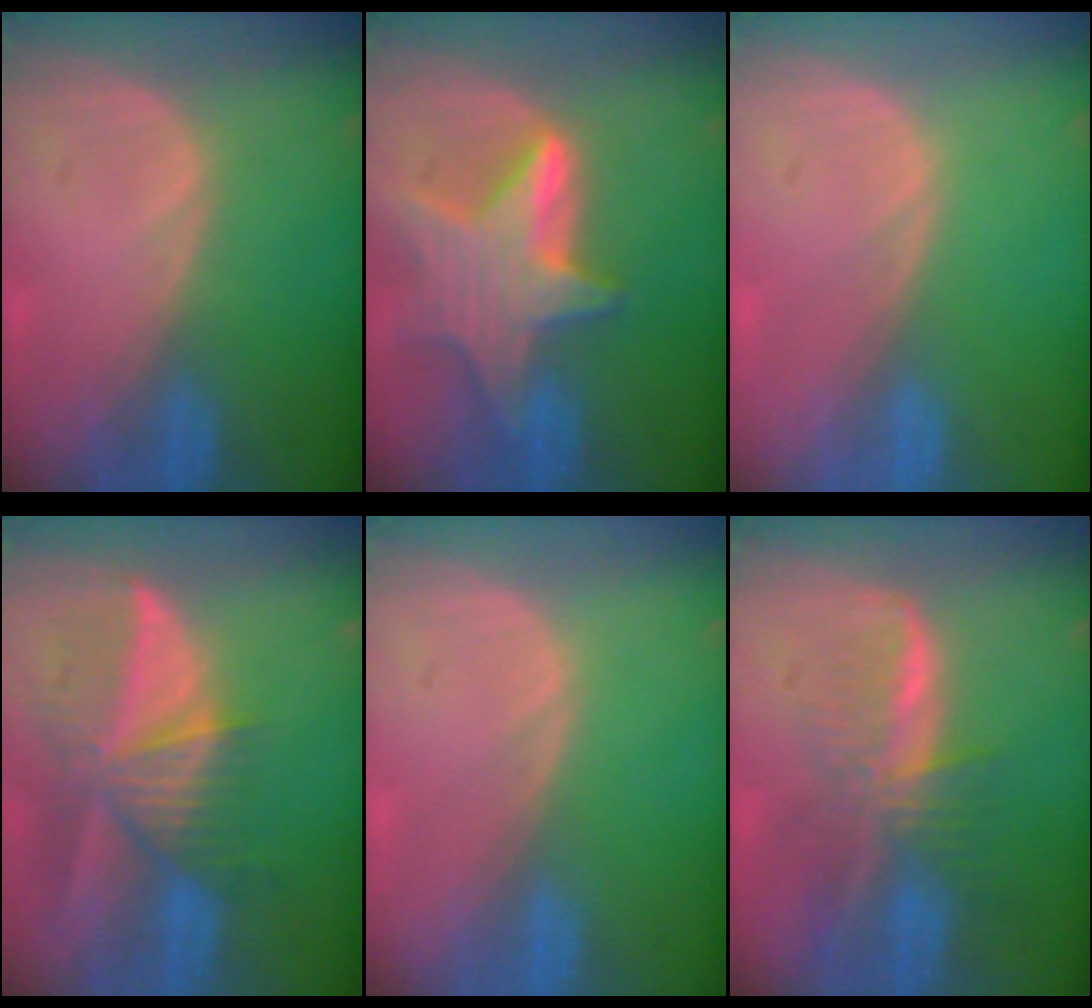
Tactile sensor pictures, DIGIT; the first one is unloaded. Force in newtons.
{"total": 8.6, "press": 8.6, "slide": 0.5}
{"total": 0.0}
{"total": 9.9, "press": 8.7, "slide": 4.7}
{"total": 0.0}
{"total": 8.2, "press": 7.0, "slide": 4.3}